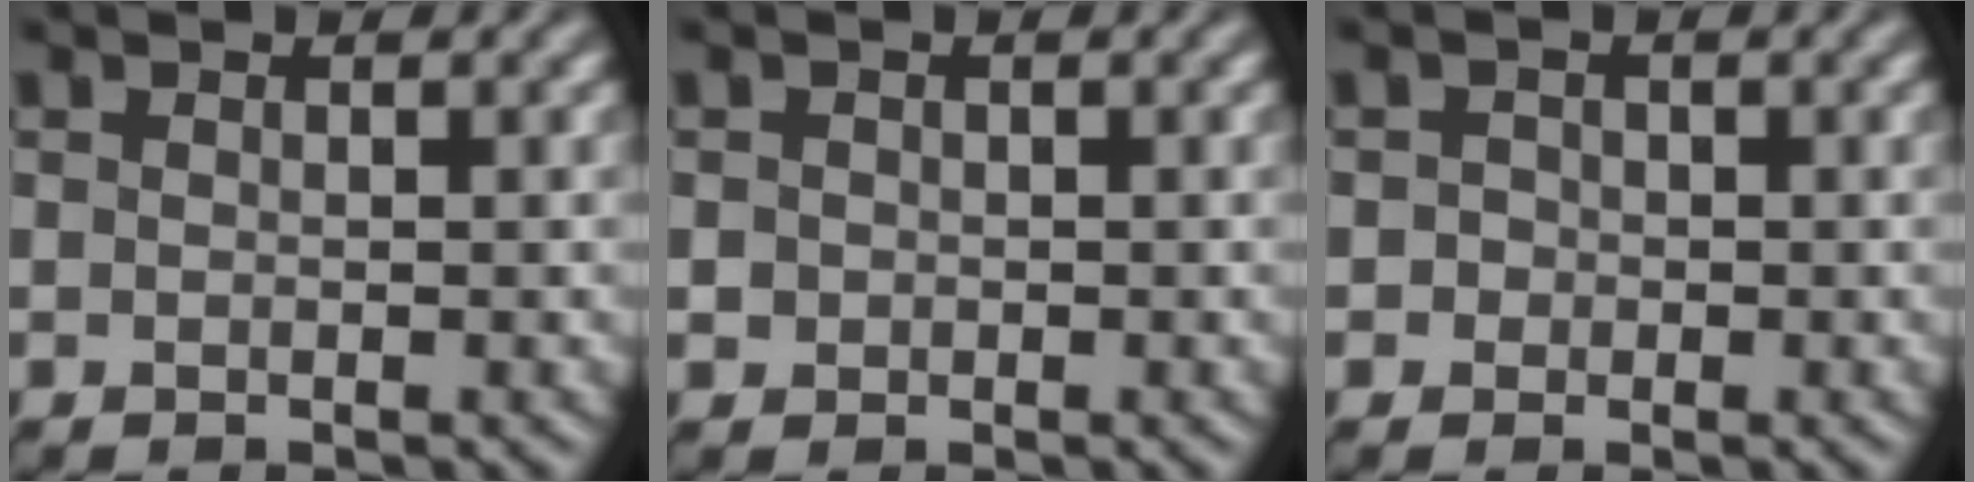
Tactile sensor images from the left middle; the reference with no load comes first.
{"total": 0.9, "force": [0.0, 0.9, 0.2], "torque": [0.005, -0.003, 0.000]}
{"total": 1.2, "force": [0.0, 1.2, 0.3], "torque": [0.011, 0.002, -0.008]}